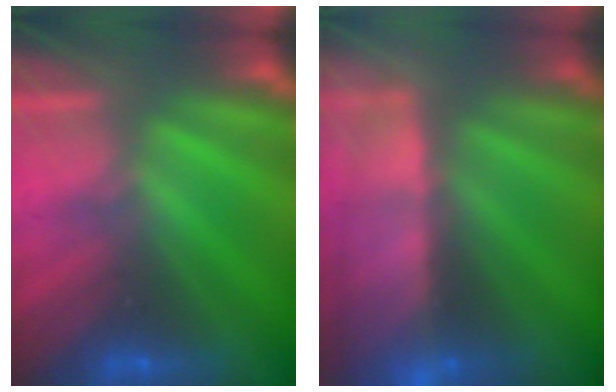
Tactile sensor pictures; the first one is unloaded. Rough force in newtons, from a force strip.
{"total": 9.1}